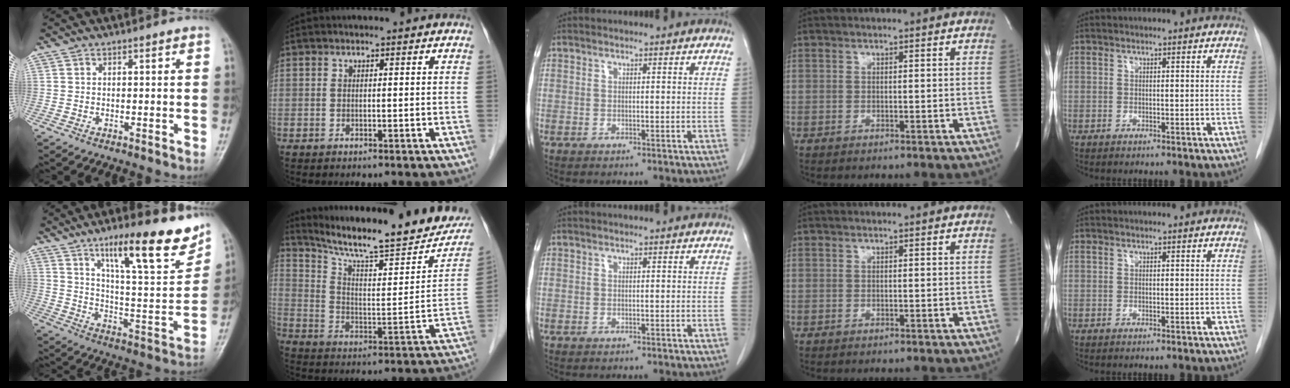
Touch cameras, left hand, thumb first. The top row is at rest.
{"thumb": {"total": 19.5, "force": [12.6, 4.2, 14.2], "torque": [-0.177, -0.067, 0.201]}, "index": {"total": 22.8, "force": [19.5, 3.3, 11.3], "torque": [-0.173, -0.024, 0.278]}}